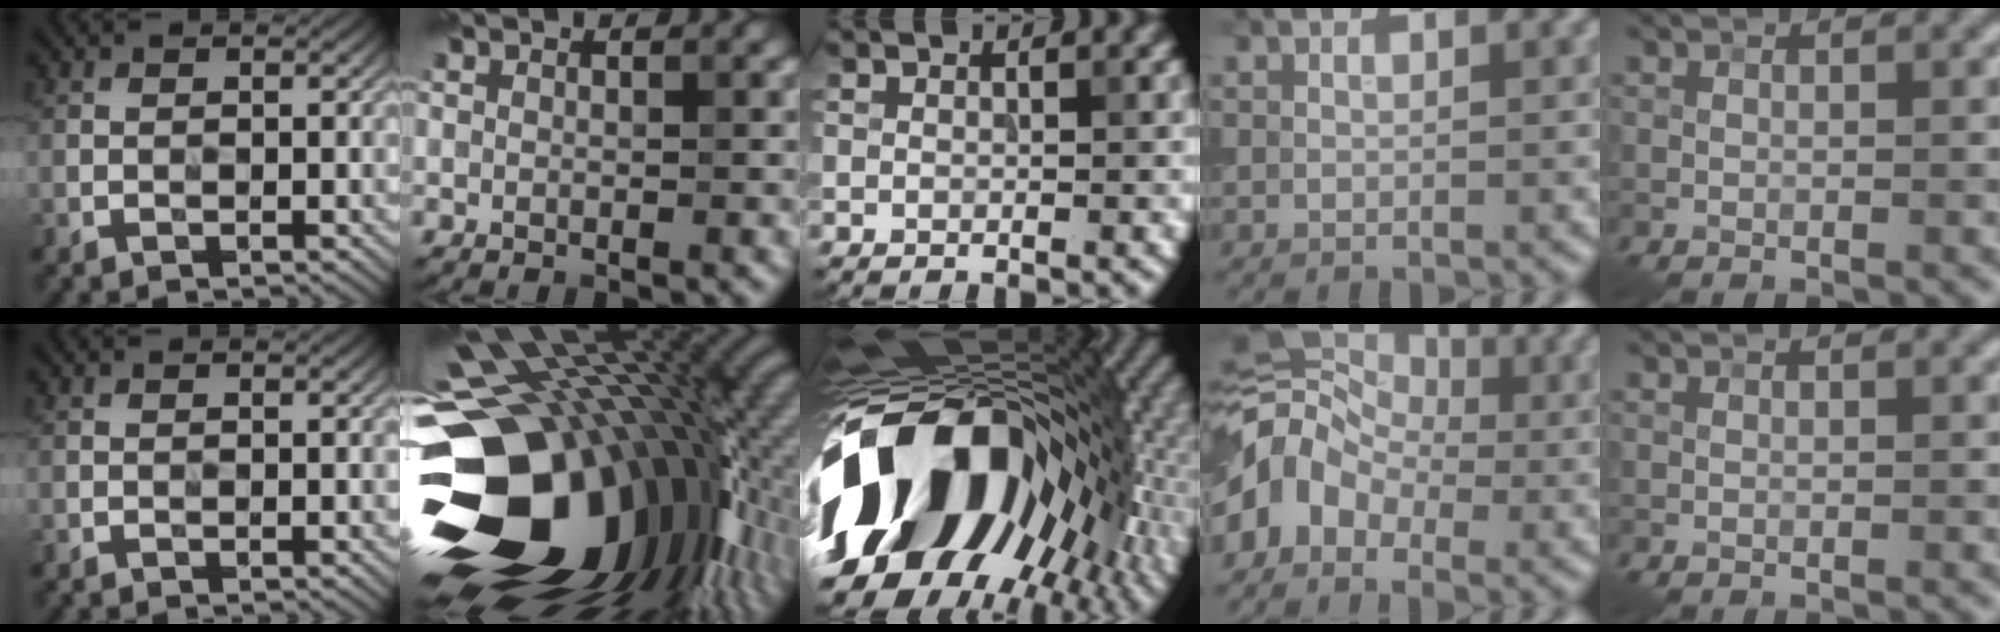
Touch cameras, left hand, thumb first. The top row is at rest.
{"index": {"total": 20.9, "force": [-4.9, 14.7, 14.0], "torque": [-0.268, -0.015, -0.062]}, "middle": {"total": 19.2, "force": [-3.3, 12.8, 13.9], "torque": [-0.259, 0.003, -0.072]}, "ring": {"total": 6.7, "force": [-1.5, 5.1, 4.1], "torque": [-0.067, 0.014, -0.054]}}